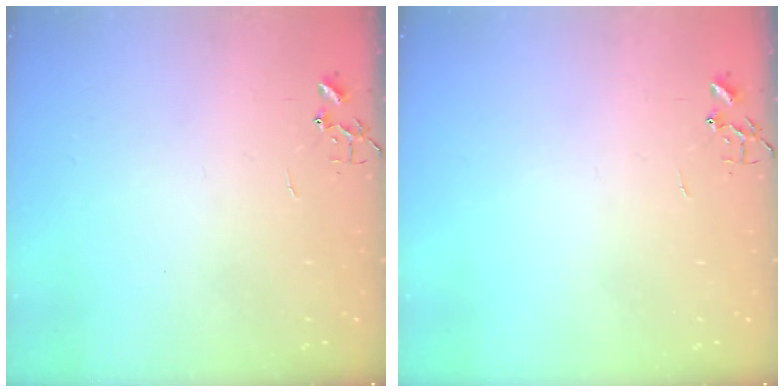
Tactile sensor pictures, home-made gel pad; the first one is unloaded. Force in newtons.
{"total": 0.0}